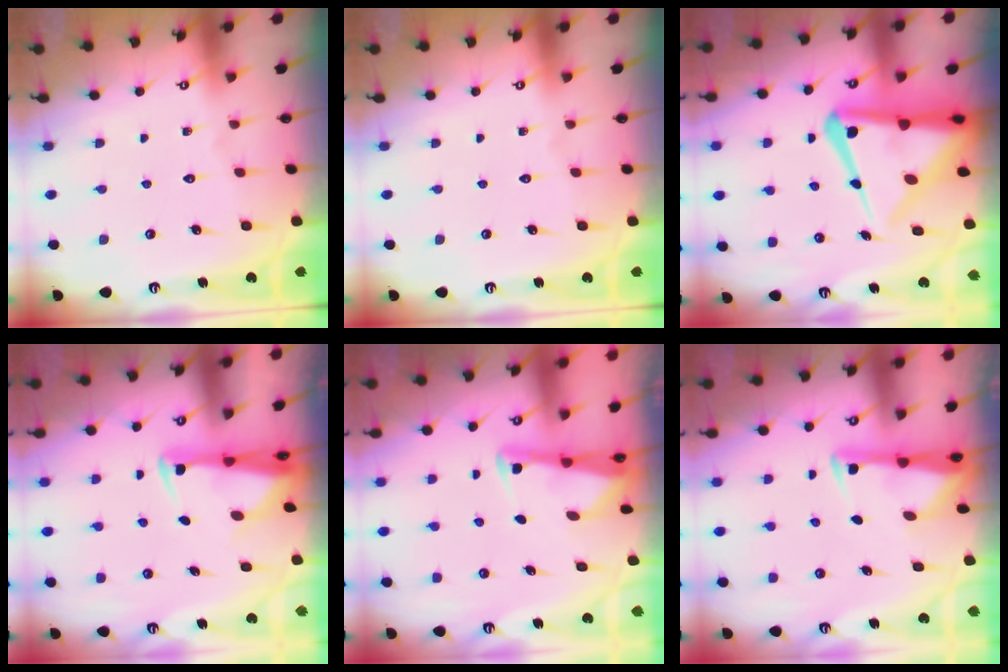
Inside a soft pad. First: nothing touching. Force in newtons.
{"total": 0.0}
{"total": 14.6, "press": 14.5, "slide": 1.7}
{"total": 2.9, "press": 2.7, "slide": 1.0}
{"total": 2.7, "press": 2.7, "slide": 0.1}
{"total": 3.0, "press": 3.0, "slide": 0.4}